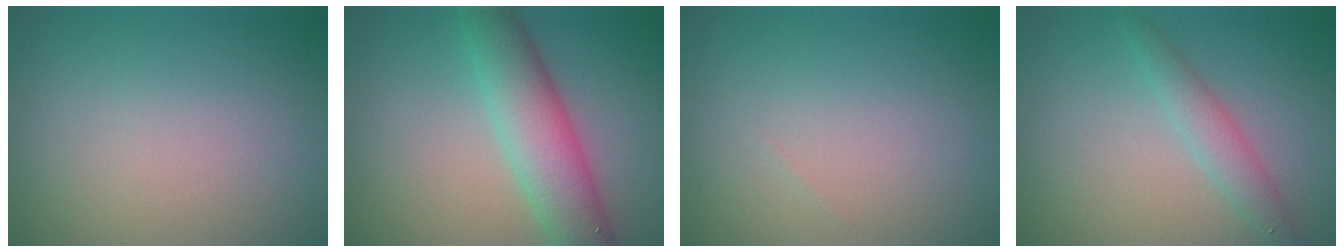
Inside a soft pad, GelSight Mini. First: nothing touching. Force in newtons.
{"total": 6.1, "press": 6.1, "slide": 0.4}
{"total": 0.0}
{"total": 2.2, "press": 2.2, "slide": 0.1}